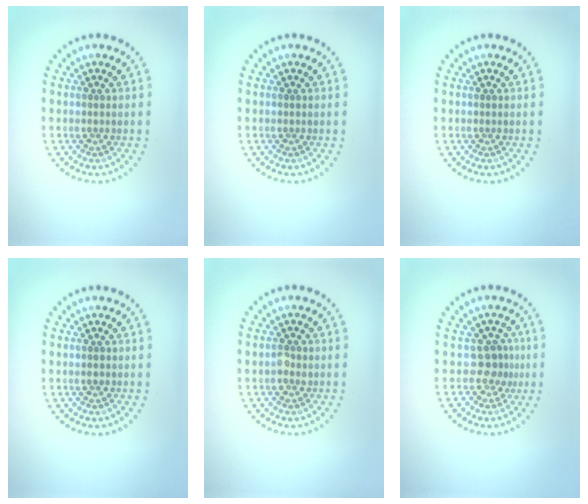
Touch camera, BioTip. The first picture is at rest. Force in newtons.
{"total": 0.0}
{"total": 0.0}
{"total": 0.8, "press": 0.8, "slide": 0.2}
{"total": 1.2, "press": 1.2, "slide": 0.1}
{"total": 2.1, "press": 1.4, "slide": 1.6}